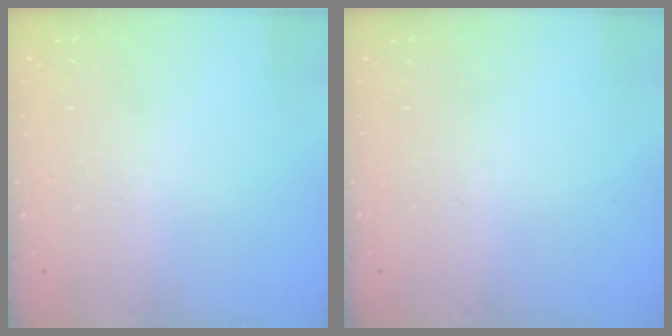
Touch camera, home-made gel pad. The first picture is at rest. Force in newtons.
{"total": 0.0}